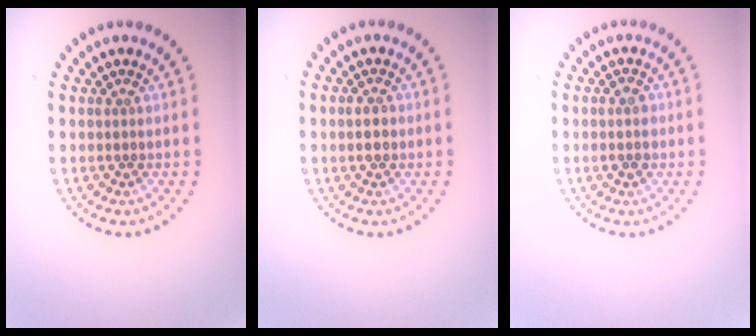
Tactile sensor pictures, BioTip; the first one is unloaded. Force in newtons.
{"total": 1.4, "press": 1.4, "slide": 0.2}
{"total": 1.4, "press": 1.4, "slide": 0.0}